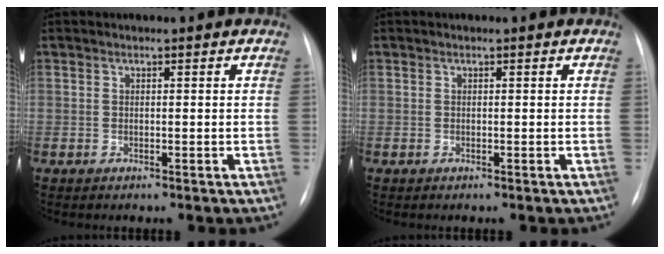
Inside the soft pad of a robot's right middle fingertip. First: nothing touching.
{"total": 0.0}